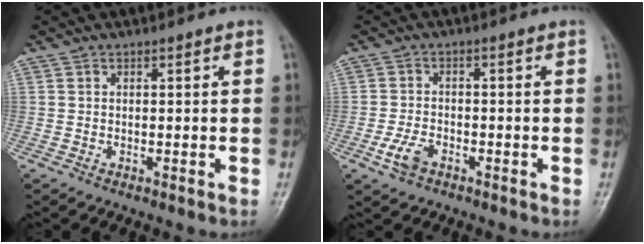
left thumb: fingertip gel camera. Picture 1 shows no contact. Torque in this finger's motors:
{"motor_torque": [0.36, 0.63, 0.46, 0.19, 0.05]}